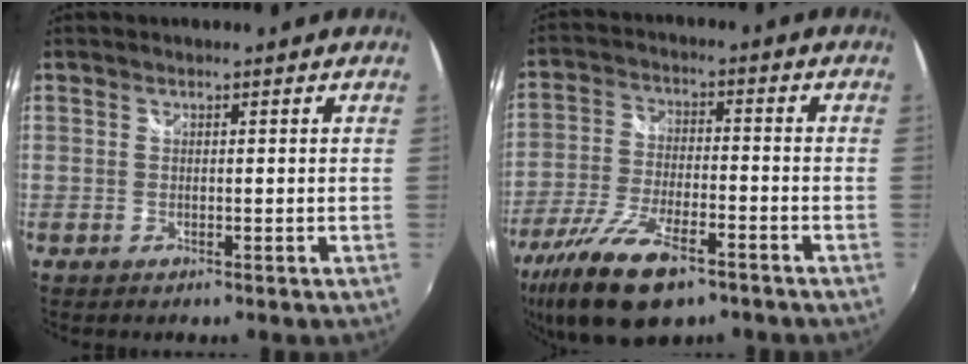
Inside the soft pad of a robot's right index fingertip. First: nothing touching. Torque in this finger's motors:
{"motor_torque": [1.35, -0.78, 0.39, 0.08]}